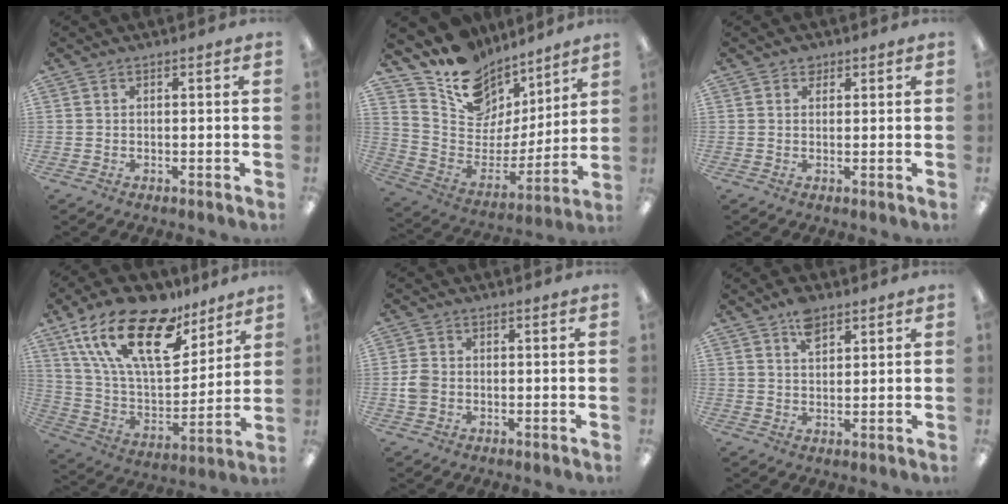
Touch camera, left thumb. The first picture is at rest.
{"total": 16.2, "force": [11.6, 10.5, 4.1], "torque": [-0.088, -0.097, 0.218]}
{"total": 1.8, "force": [1.3, 1.1, 0.4], "torque": [-0.002, -0.001, 0.023]}
{"total": 24.0, "force": [14.6, 10.8, 15.7], "torque": [-0.307, -0.078, 0.254]}
{"total": 3.7, "force": [-0.6, 3.1, 1.9], "torque": [-0.031, 0.009, -0.008]}
{"total": 5.8, "force": [3.8, 3.1, 3.1], "torque": [-0.047, -0.012, 0.066]}